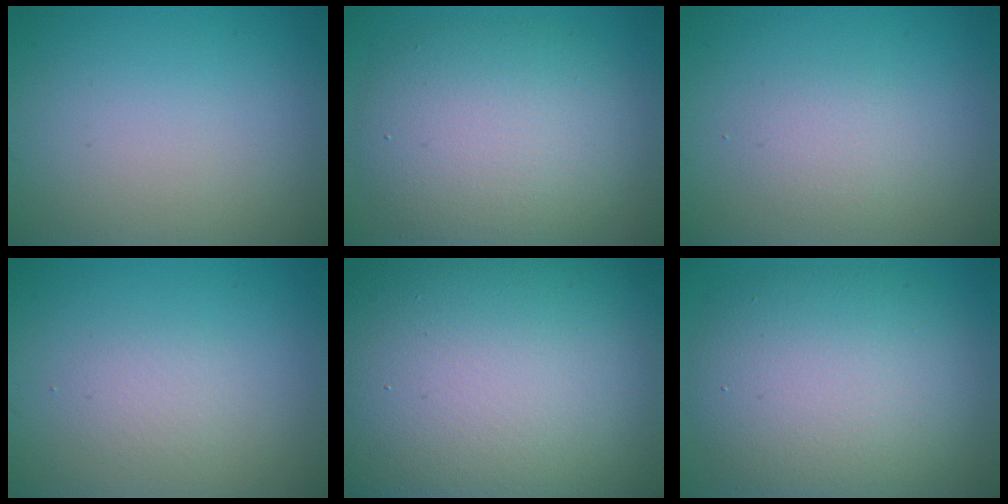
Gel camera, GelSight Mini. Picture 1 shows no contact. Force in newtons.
{"total": 8.1, "press": 8.1, "slide": 0.3}
{"total": 1.6, "press": 1.6, "slide": 0.0}
{"total": 1.3, "press": 1.3, "slide": 0.1}
{"total": 24.2, "press": 24.2, "slide": 1.2}
{"total": 10.0, "press": 10.0, "slide": 0.3}